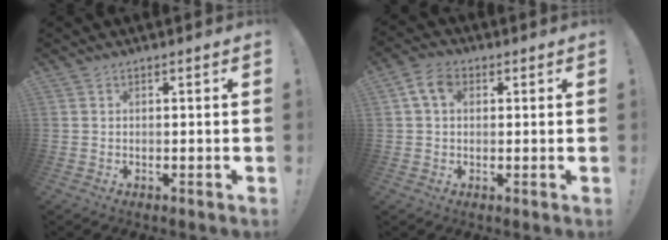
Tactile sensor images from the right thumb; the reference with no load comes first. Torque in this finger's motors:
{"motor_torque": [-0.19, 0.34, 0.15, -0.12, 0.20]}